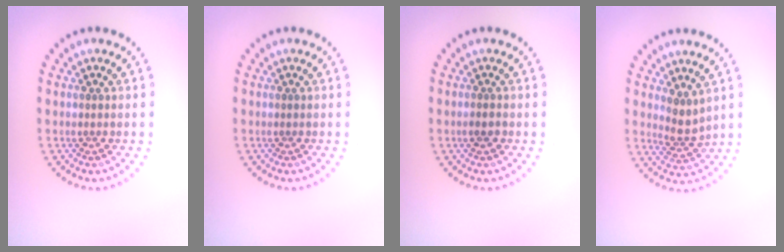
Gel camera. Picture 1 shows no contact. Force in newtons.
{"total": 0.0}
{"total": 1.1, "press": 1.1, "slide": 0.1}
{"total": 2.4, "press": 1.8, "slide": 1.6}